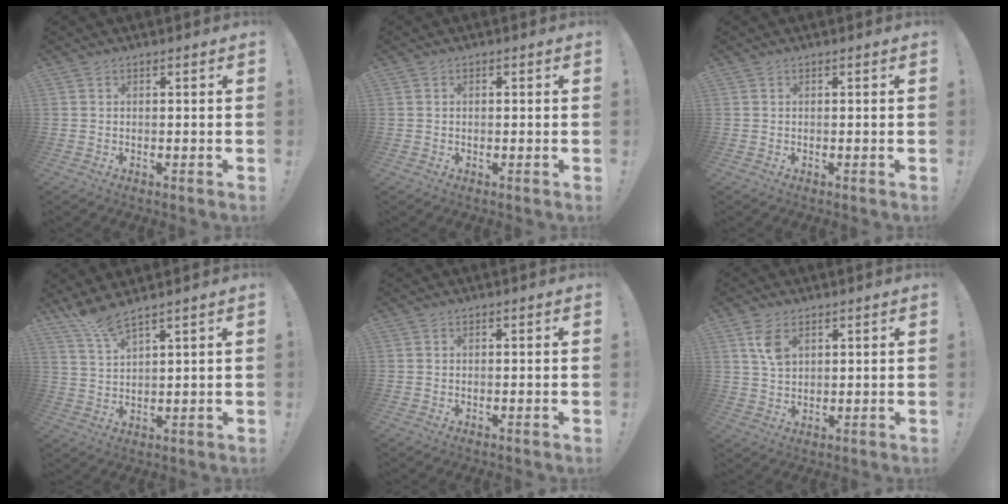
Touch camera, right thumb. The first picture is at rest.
{"total": 0.5, "force": [-0.1, 0.3, 0.4], "torque": [-0.003, -0.001, -0.003]}
{"total": 0.0}
{"total": 6.2, "force": [5.3, 0.6, 3.3], "torque": [-0.069, -0.028, 0.094]}
{"total": 0.0}
{"total": 6.4, "force": [2.9, 3.7, 4.4], "torque": [-0.073, -0.010, 0.053]}